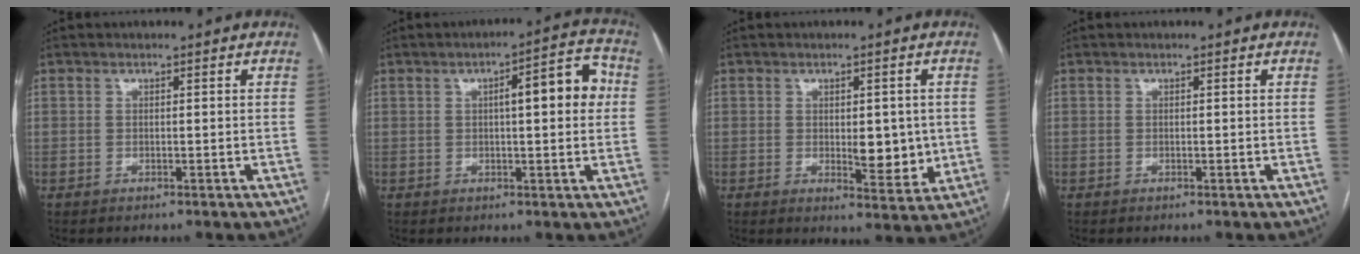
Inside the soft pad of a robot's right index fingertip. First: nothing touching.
{"total": 8.1, "force": [1.2, 1.8, 7.8], "torque": [-0.106, 0.025, 0.014]}
{"total": 6.4, "force": [-0.1, 2.7, 5.8], "torque": [-0.076, -0.008, 0.007]}
{"total": 0.0}